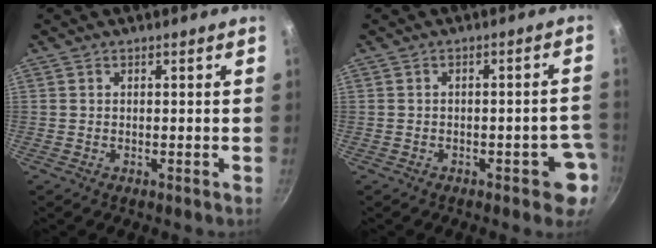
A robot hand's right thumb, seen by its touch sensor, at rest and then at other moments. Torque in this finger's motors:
{"motor_torque": [0.99, 0.99, 0.84, -0.53, 0.03]}